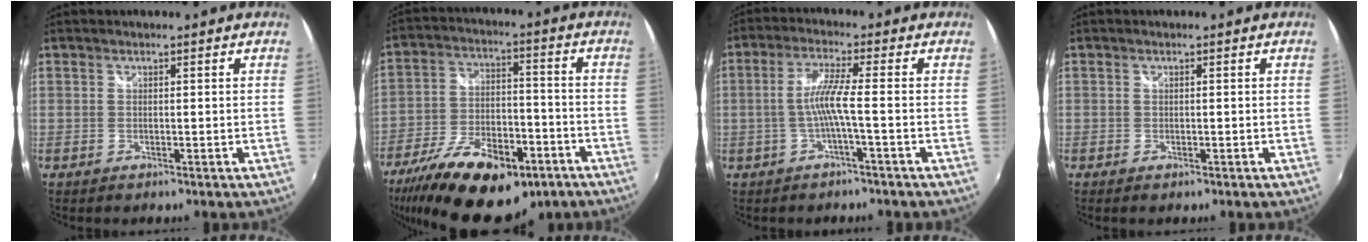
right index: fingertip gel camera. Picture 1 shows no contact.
{"total": 23.6, "force": [-14.7, 10.7, 15.0], "torque": [-0.284, -0.027, -0.223]}
{"total": 5.3, "force": [-1.6, -0.8, 5.0], "torque": [-0.110, 0.002, -0.027]}
{"total": 0.6, "force": [-0.4, 0.4, 0.2], "torque": [-0.004, -0.004, -0.009]}